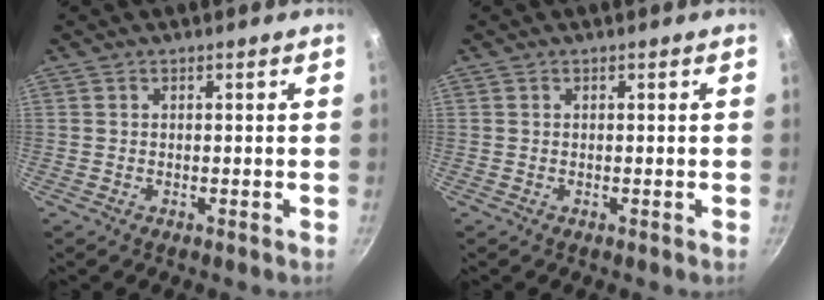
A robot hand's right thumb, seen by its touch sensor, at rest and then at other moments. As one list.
[{"total": 0.0}]